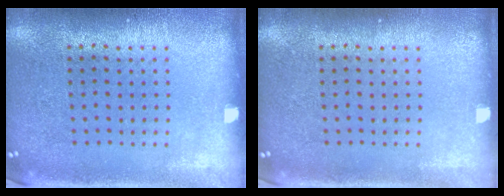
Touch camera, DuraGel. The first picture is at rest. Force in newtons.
{"total": 0.0}